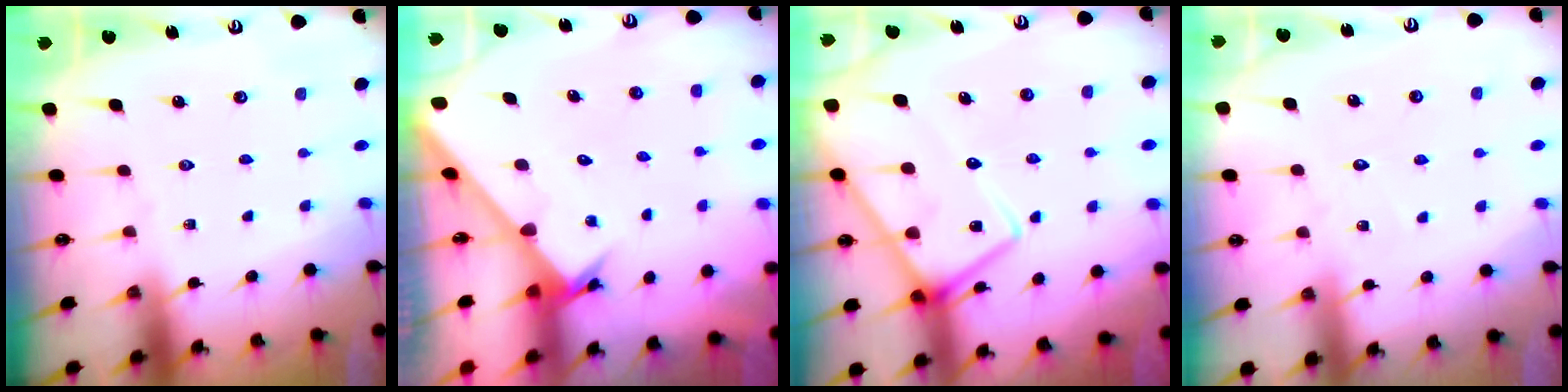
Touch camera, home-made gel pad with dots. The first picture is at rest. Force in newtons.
{"total": 2.4, "press": 2.4, "slide": 0.1}
{"total": 13.7, "press": 13.6, "slide": 1.0}
{"total": 2.6, "press": 2.6, "slide": 0.2}